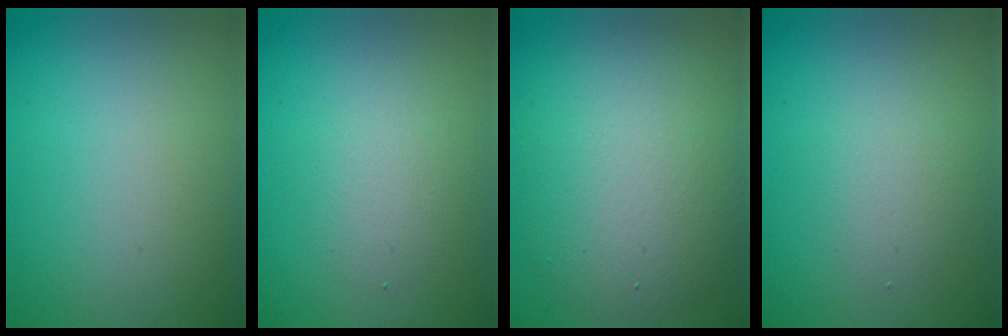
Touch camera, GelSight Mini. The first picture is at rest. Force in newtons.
{"total": 2.2, "press": 2.2, "slide": 0.2}
{"total": 7.9, "press": 7.9, "slide": 0.4}
{"total": 2.0, "press": 2.0, "slide": 0.2}